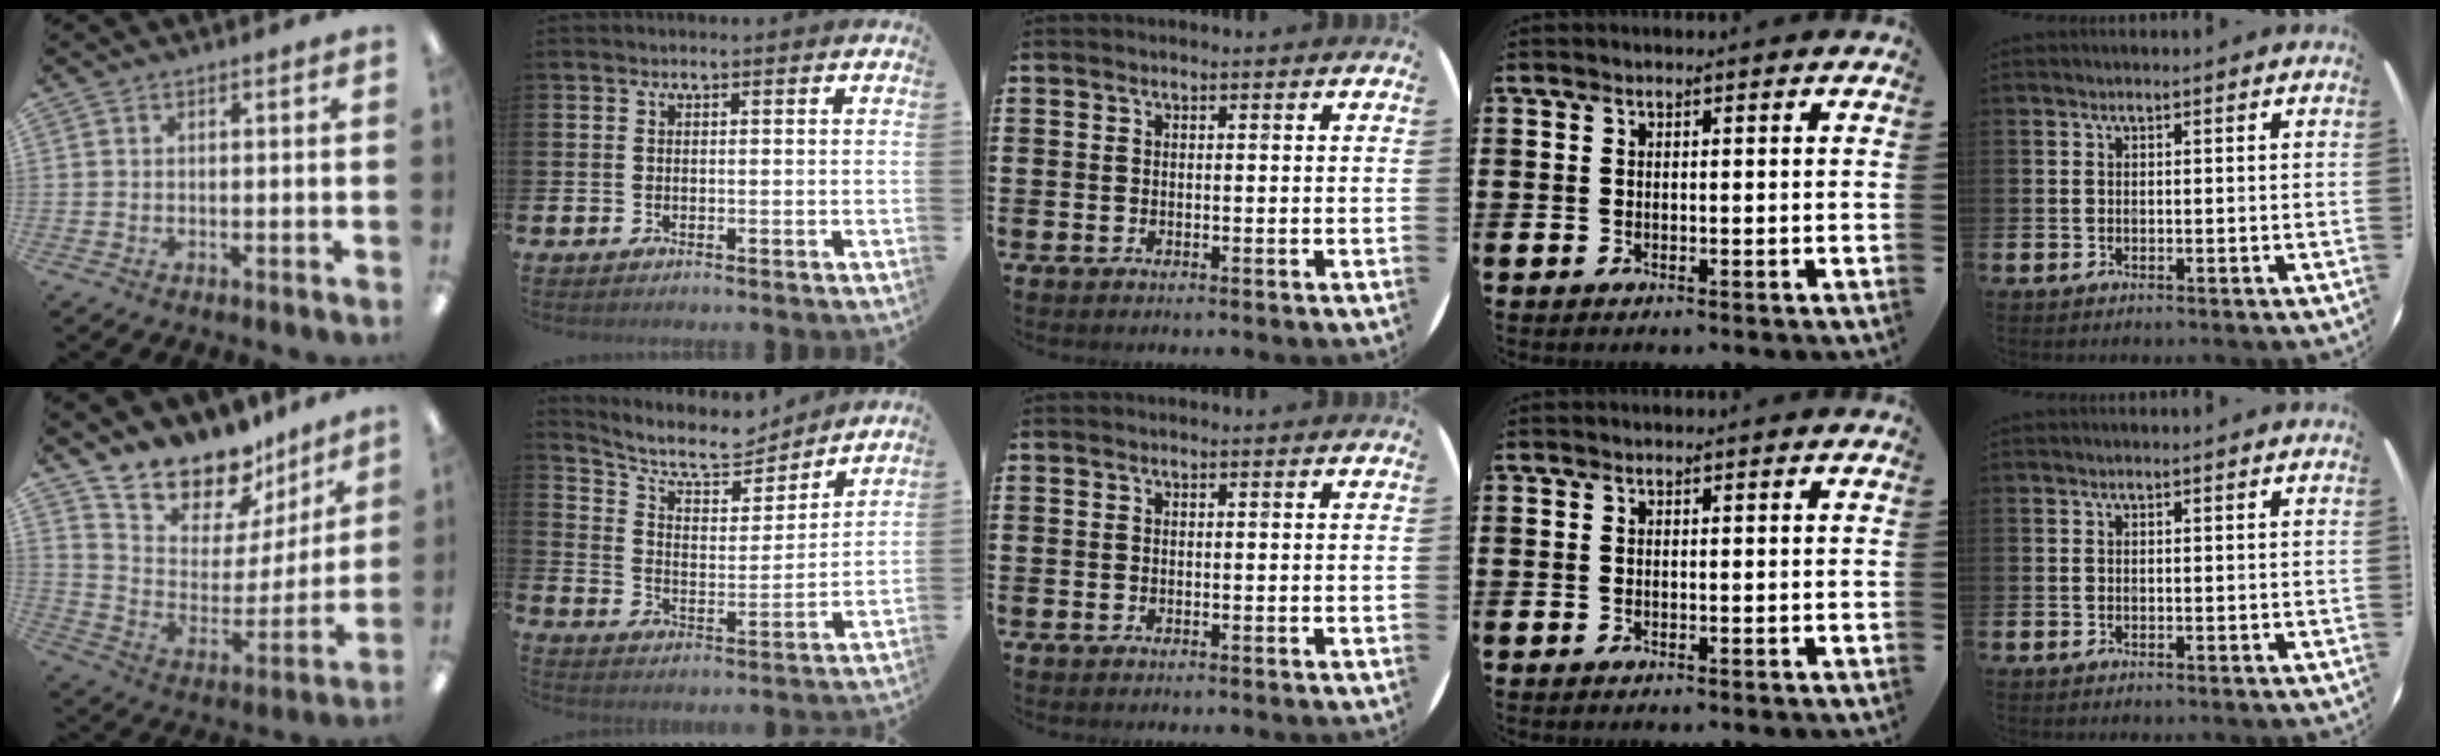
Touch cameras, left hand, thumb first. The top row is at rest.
{"thumb": {"total": 15.5, "force": [14.1, 5.9, 2.2], "torque": [-0.057, -0.135, 0.256]}, "index": {"total": 9.9, "force": [8.8, 3.0, 3.3], "torque": [-0.093, -0.061, 0.152]}}